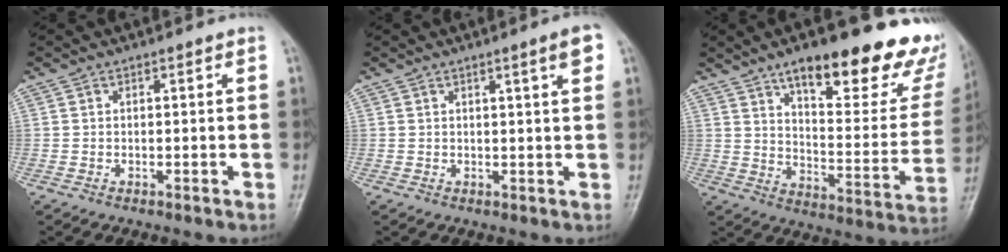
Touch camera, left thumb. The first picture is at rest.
{"total": 3.5, "force": [1.7, 0.1, 3.1], "torque": [-0.041, -0.007, 0.025]}
{"total": 27.2, "force": [17.4, 9.0, 18.9], "torque": [-0.211, -0.074, 0.243]}